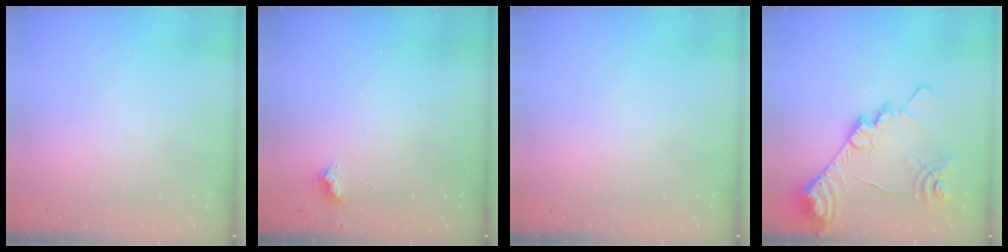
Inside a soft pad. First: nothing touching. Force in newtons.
{"total": 3.9, "press": 3.8, "slide": 0.6}
{"total": 0.0}
{"total": 19.9, "press": 19.8, "slide": 1.7}